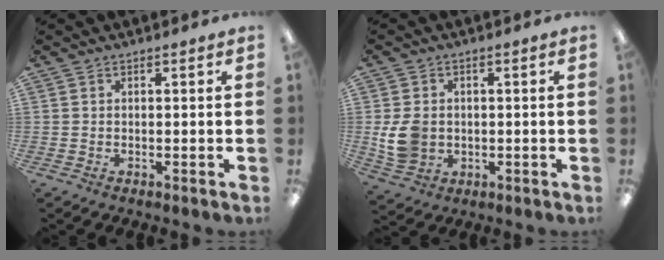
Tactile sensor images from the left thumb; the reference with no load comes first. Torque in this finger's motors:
{"motor_torque": [0.88, 0.90, 0.44, -0.42, 0.23]}